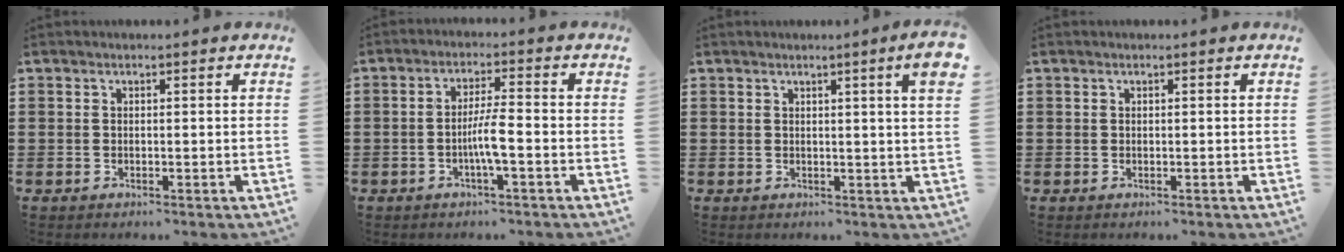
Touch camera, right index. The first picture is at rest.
{"total": 4.5, "force": [-1.4, 0.3, 4.3], "torque": [-0.084, -0.003, -0.031]}
{"total": 3.5, "force": [1.8, -0.6, 3.0], "torque": [-0.051, -0.009, 0.027]}
{"total": 0.0}